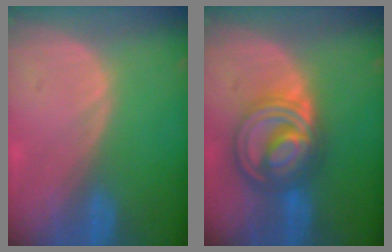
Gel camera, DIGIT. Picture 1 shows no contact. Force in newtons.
{"total": 9.0, "press": 9.0, "slide": 0.6}